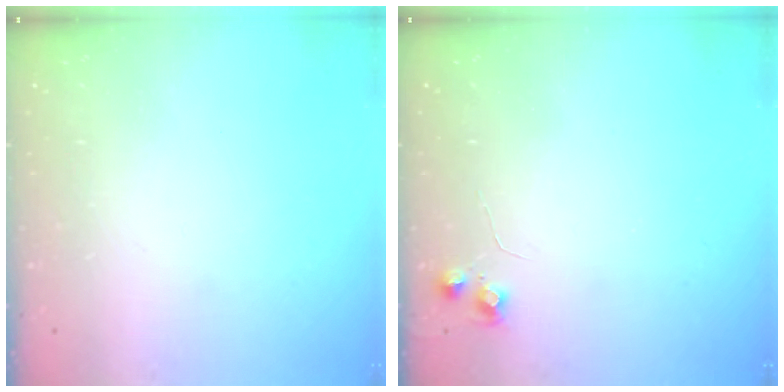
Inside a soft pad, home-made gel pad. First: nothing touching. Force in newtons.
{"total": 5.3, "press": 5.3, "slide": 0.7}